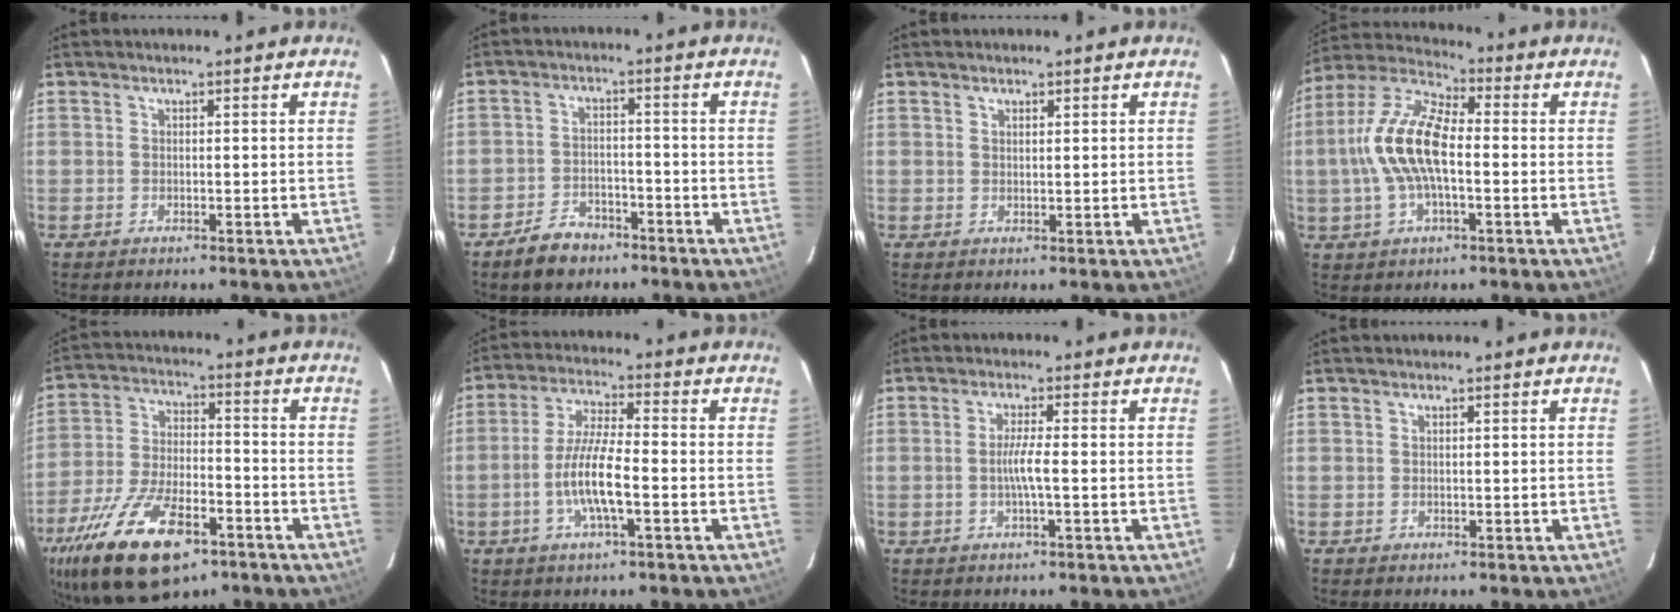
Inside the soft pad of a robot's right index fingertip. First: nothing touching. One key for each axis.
{"total": 6.6, "fx": -4.8, "fy": 3.8, "fz": 2.3, "tx": -0.064, "ty": 0.015, "tz": -0.072}
{"total": 1.0, "fx": 0.8, "fy": 0.5, "fz": 0.5, "tx": -0.007, "ty": 0.001, "tz": 0.013}
{"total": 14.4, "fx": -1.0, "fy": 6.0, "fz": 13.0, "tx": -0.271, "ty": 0.014, "tz": -0.027}
{"total": 21.6, "fx": -12.6, "fy": 9.7, "fz": 14.7, "tx": -0.308, "ty": -0.036, "tz": -0.211}
{"total": 9.1, "fx": -2.8, "fy": 1.6, "fz": 8.6, "tx": -0.172, "ty": -0.002, "tz": -0.055}
{"total": 3.3, "fx": -0.7, "fy": -0.4, "fz": 3.2, "tx": -0.061, "ty": -0.002, "tz": -0.015}
{"total": 0.5, "fx": 0.2, "fy": 0.5, "fz": 0.0, "tx": 0.003, "ty": 0.003, "tz": 0.003}